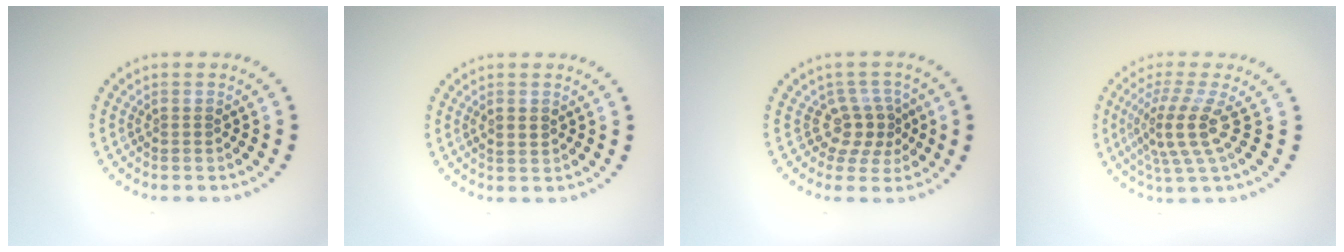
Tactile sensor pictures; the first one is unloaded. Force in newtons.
{"total": 1.5, "press": 1.5, "slide": 0.1}
{"total": 2.9, "press": 2.1, "slide": 2.0}
{"total": 4.1, "press": 2.9, "slide": 2.9}